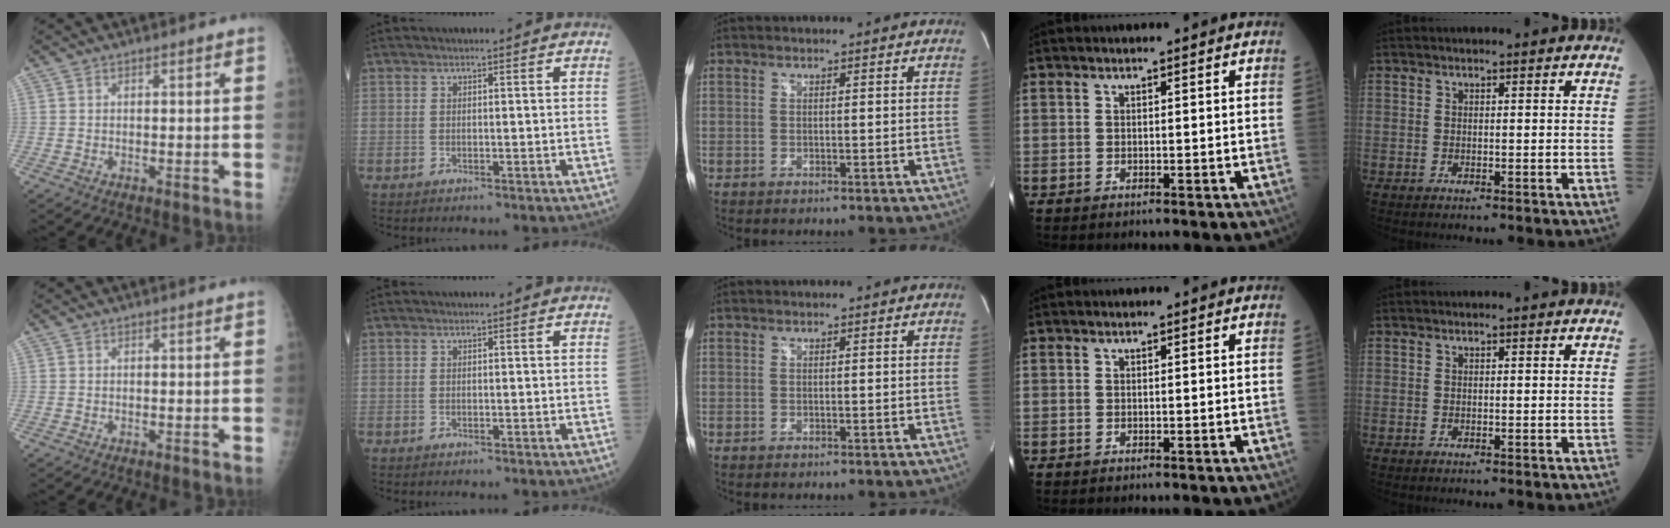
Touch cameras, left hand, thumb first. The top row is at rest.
{}